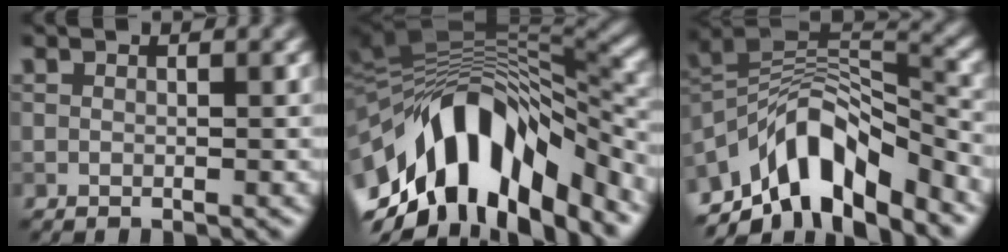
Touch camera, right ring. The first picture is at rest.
{"total": 14.3, "force": [-5.8, 7.0, 11.0], "torque": [-0.186, 0.016, -0.089]}
{"total": 10.5, "force": [-6.1, 4.6, 7.2], "torque": [-0.108, 0.019, -0.118]}